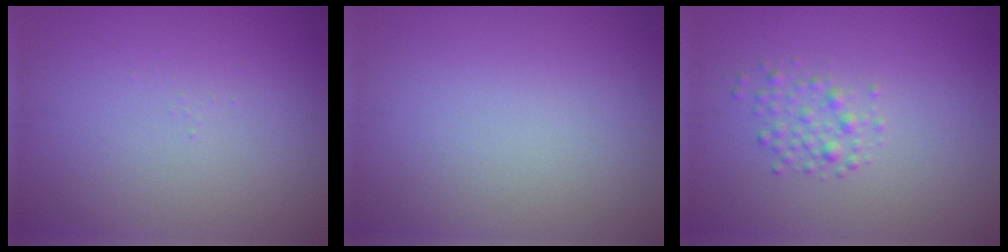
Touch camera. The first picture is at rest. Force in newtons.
{"total": 0.0}
{"total": 1.6, "press": 1.6, "slide": 0.1}